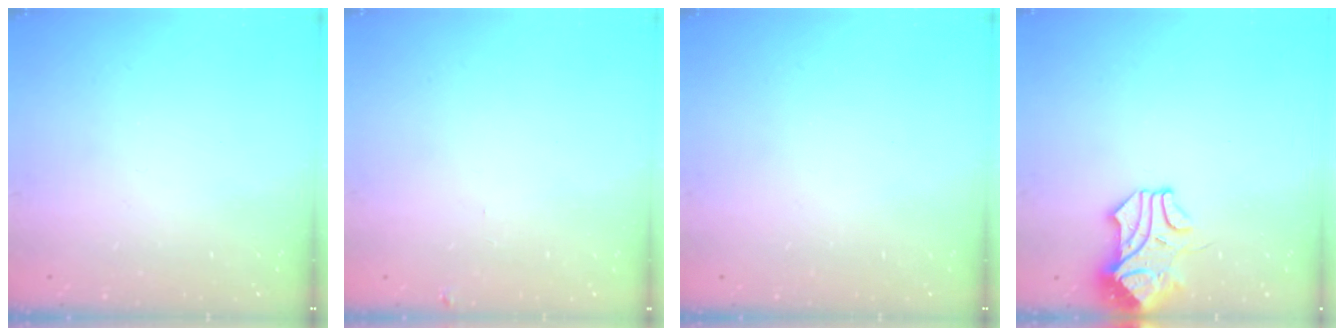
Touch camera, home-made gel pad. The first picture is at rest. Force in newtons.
{"total": 0.0}
{"total": 0.0}
{"total": 1.1, "press": 0.5, "slide": 1.0}